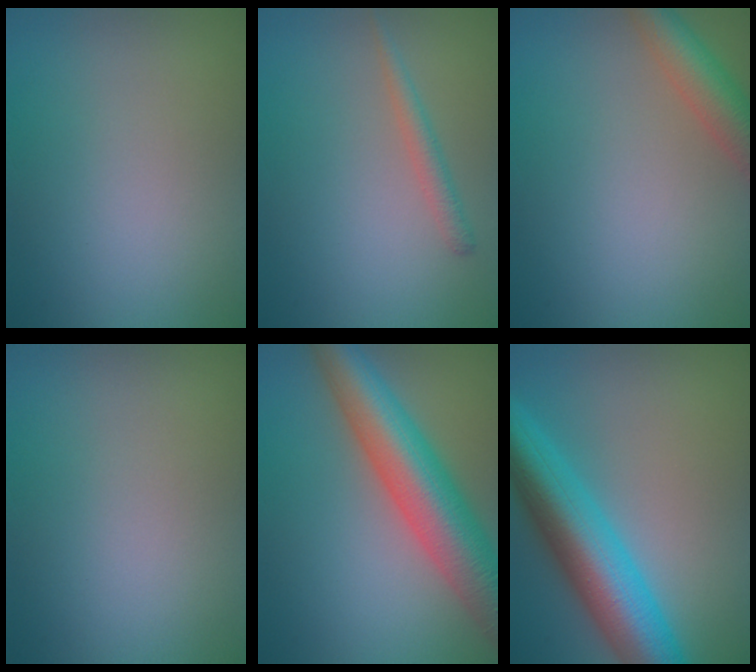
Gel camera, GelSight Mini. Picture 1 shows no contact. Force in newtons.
{"total": 1.5, "press": 1.5, "slide": 0.1}
{"total": 4.3, "press": 4.2, "slide": 0.2}
{"total": 0.0}
{"total": 9.5, "press": 9.5, "slide": 0.3}
{"total": 9.1, "press": 9.1, "slide": 0.5}